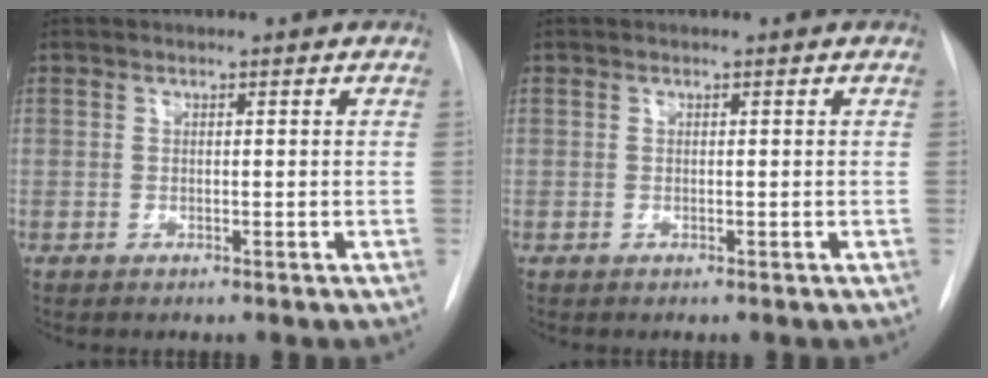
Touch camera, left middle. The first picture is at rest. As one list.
[{"total": 0.0}]